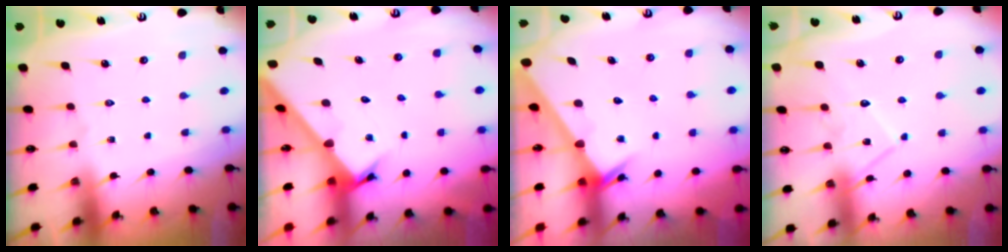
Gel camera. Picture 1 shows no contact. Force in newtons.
{"total": 2.9, "press": 2.9, "slide": 0.2}
{"total": 2.5, "press": 2.5, "slide": 0.1}
{"total": 11.5, "press": 11.5, "slide": 0.8}